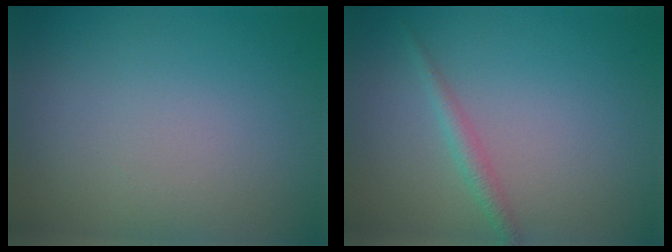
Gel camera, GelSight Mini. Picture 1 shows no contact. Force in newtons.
{"total": 1.4, "press": 1.4, "slide": 0.0}